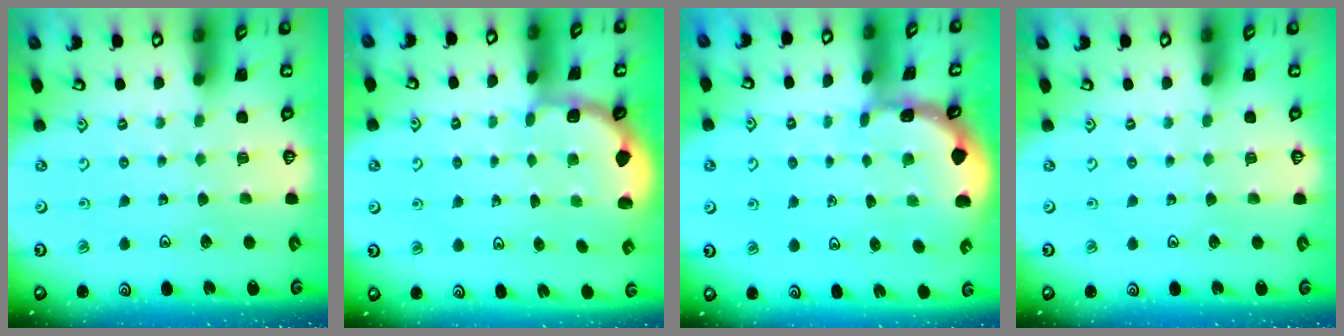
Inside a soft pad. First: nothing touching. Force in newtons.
{"total": 1.8, "press": 1.7, "slide": 0.7}
{"total": 1.0, "press": 1.0, "slide": 0.2}
{"total": 0.0}